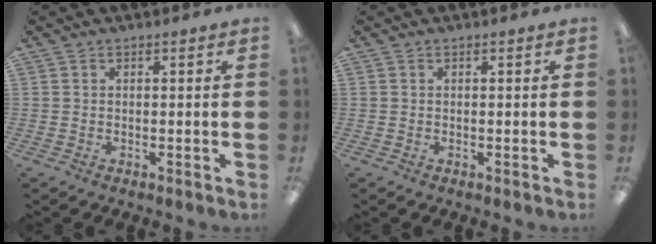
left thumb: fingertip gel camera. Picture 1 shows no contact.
{"total": 0.0}